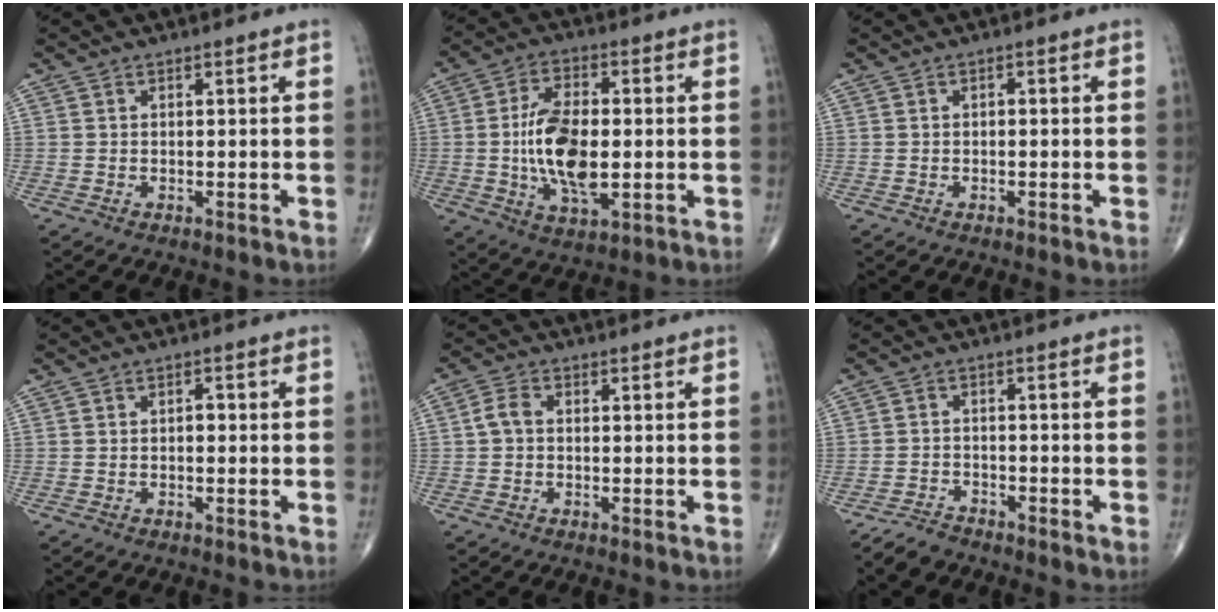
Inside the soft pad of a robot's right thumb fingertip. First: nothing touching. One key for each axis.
{"total": 13.6, "fx": -0.7, "fy": 6.7, "fz": 11.9, "tx": -0.216, "ty": -0.001, "tz": -0.012}
{"total": 0.7, "fx": -0.1, "fy": 0.4, "fz": 0.5, "tx": -0.006, "ty": 0.002, "tz": -0.003}
{"total": 1.3, "fx": -0.1, "fy": 0.8, "fz": 1.1, "tx": -0.012, "ty": 0.005, "tz": -0.005}
{"total": 3.0, "fx": 0.0, "fy": 2.2, "fz": 2.1, "tx": -0.041, "ty": 0.010, "tz": -0.004}
{"total": 3.2, "fx": -2.9, "fy": 1.2, "fz": 0.4, "tx": -0.012, "ty": 0.003, "tz": -0.058}